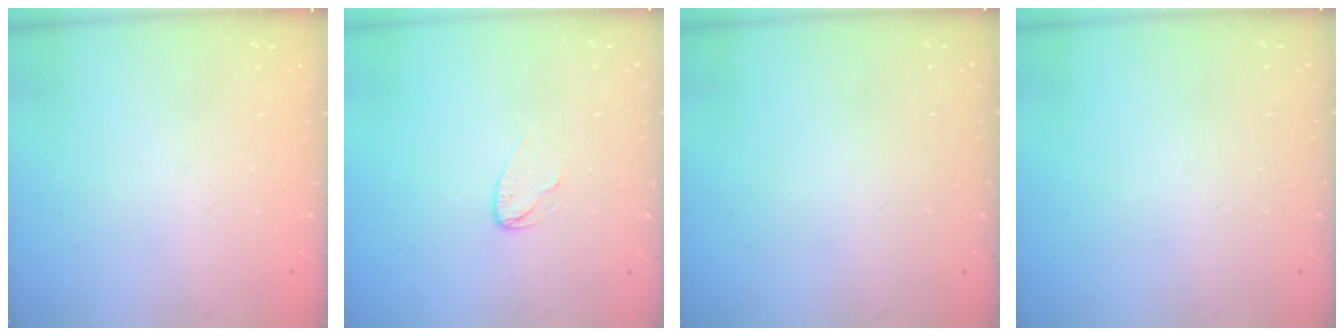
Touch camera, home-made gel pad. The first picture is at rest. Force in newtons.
{"total": 3.9, "press": 3.9, "slide": 0.3}
{"total": 0.0}
{"total": 0.0}